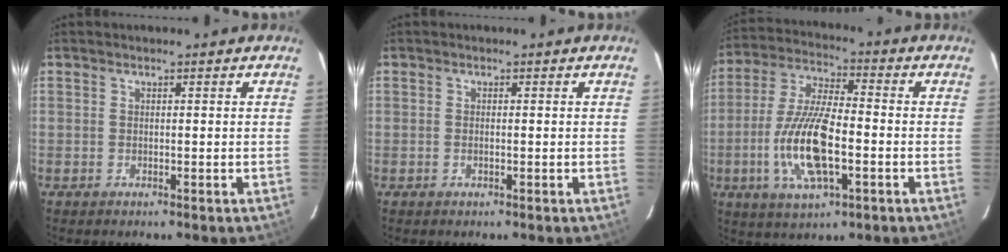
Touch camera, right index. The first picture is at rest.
{"total": 0.5, "force": [-0.2, 0.2, 0.5], "torque": [-0.010, 0.000, -0.003]}
{"total": 14.9, "force": [-3.9, 5.1, 13.4], "torque": [-0.284, -0.007, -0.074]}